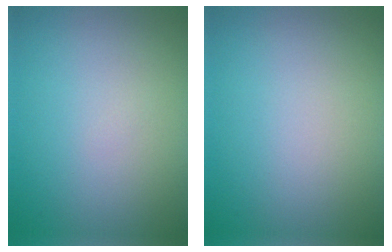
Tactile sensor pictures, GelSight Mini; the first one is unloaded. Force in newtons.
{"total": 0.0}